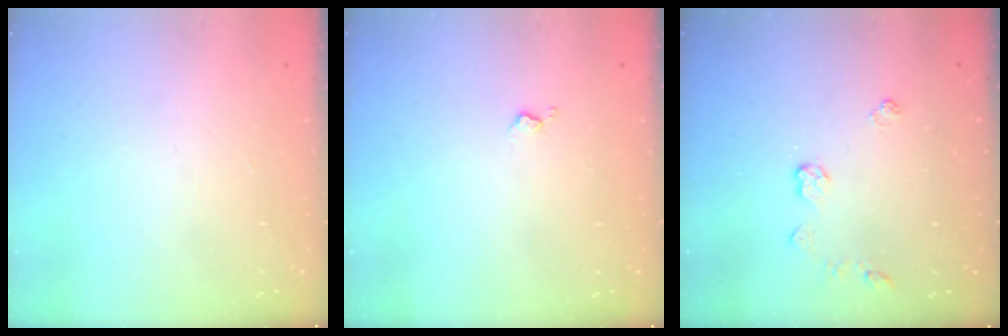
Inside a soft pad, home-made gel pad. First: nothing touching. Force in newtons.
{"total": 2.7, "press": 2.6, "slide": 0.5}
{"total": 4.3, "press": 4.3, "slide": 0.6}